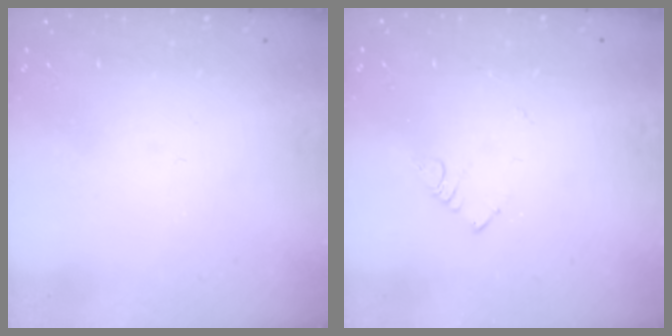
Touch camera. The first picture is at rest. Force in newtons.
{"total": 3.0, "press": 2.9, "slide": 0.4}